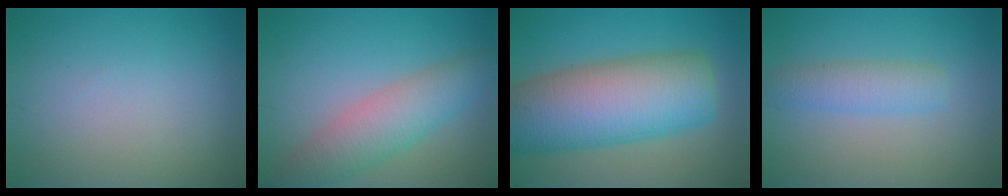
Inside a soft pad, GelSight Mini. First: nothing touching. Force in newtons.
{"total": 5.0, "press": 5.0, "slide": 0.3}
{"total": 12.1, "press": 12.1, "slide": 0.4}
{"total": 2.8, "press": 2.8, "slide": 0.1}